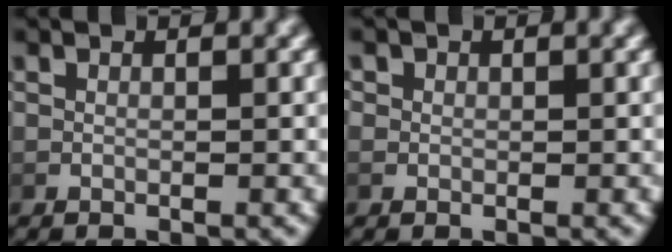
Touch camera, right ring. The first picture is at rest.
{"total": 1.5, "force": [0.2, 1.5, 0.4], "torque": [-0.013, -0.003, 0.002]}